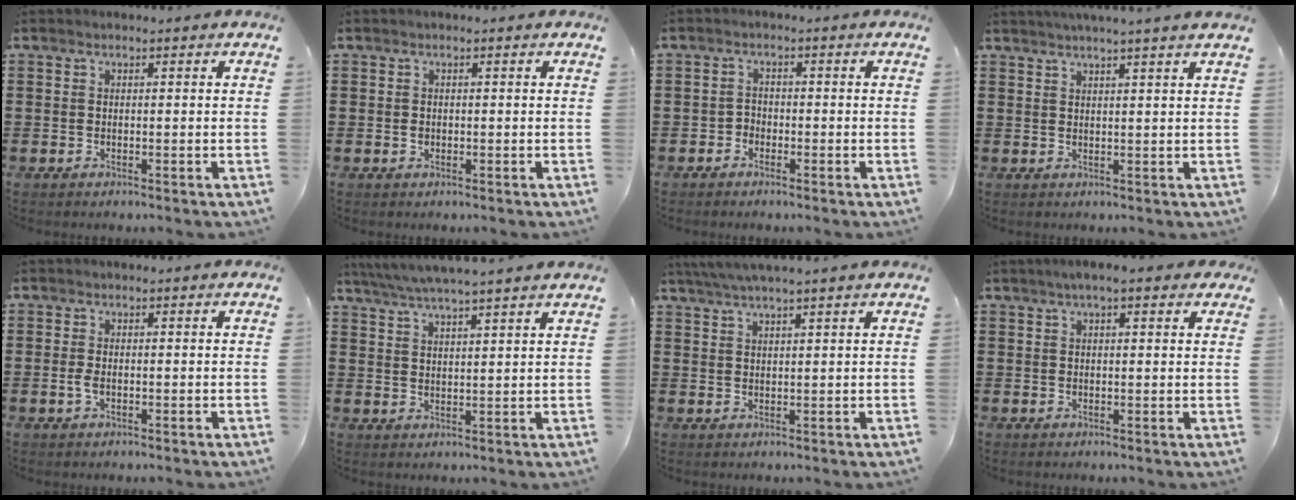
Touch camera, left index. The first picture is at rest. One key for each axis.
{"total": 0.7, "fx": -0.1, "fy": 0.6, "fz": 0.4, "tx": -0.010, "ty": 0.003, "tz": -0.002}
{"total": 1.6, "fx": -1.3, "fy": 0.9, "fz": 0.0, "tx": -0.007, "ty": 0.004, "tz": -0.031}
{"total": 2.2, "fx": 2.0, "fy": -0.8, "fz": 0.7, "tx": -0.016, "ty": -0.004, "tz": 0.036}
{"total": 1.4, "fx": -0.3, "fy": 0.7, "fz": 1.2, "tx": -0.032, "ty": -0.003, "tz": -0.009}
{"total": 4.4, "fx": 4.1, "fy": -0.7, "fz": 1.6, "tx": -0.044, "ty": -0.018, "tz": 0.072}
{"total": 3.4, "fx": 2.9, "fy": -0.4, "fz": 1.7, "tx": -0.039, "ty": -0.001, "tz": 0.053}
{"total": 3.1, "fx": 2.0, "fy": 0.5, "fz": 2.3, "tx": -0.049, "ty": 0.007, "tz": 0.035}